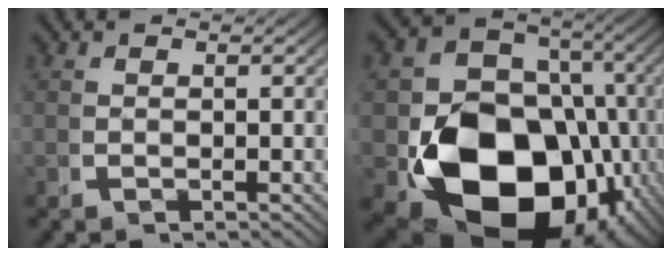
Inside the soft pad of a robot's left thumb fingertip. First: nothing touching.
{"total": 22.9, "force": [-5.8, 16.1, 15.1], "torque": [-0.265, -0.098, -0.052]}